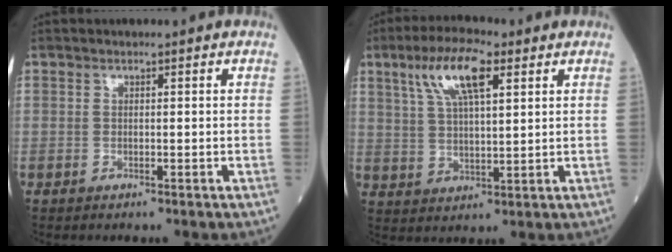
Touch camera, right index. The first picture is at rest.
{"total": 9.7, "force": [4.8, 2.4, 8.1], "torque": [-0.161, 0.017, 0.091]}